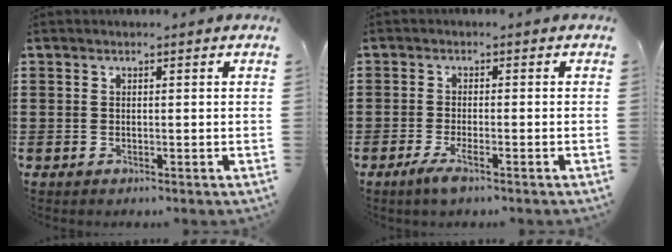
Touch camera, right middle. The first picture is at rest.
{"total": 3.7, "force": [-2.0, 0.2, 3.0], "torque": [-0.071, -0.013, -0.041]}